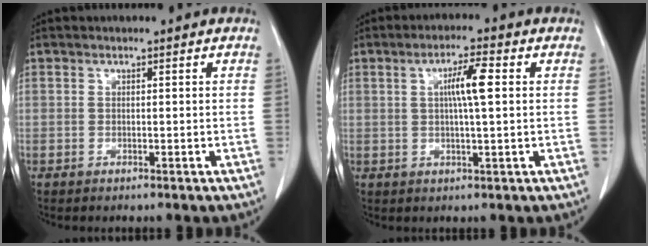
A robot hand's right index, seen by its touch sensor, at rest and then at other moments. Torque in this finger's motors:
{"motor_torque": [0.33, -0.01, 0.18, 0.06]}